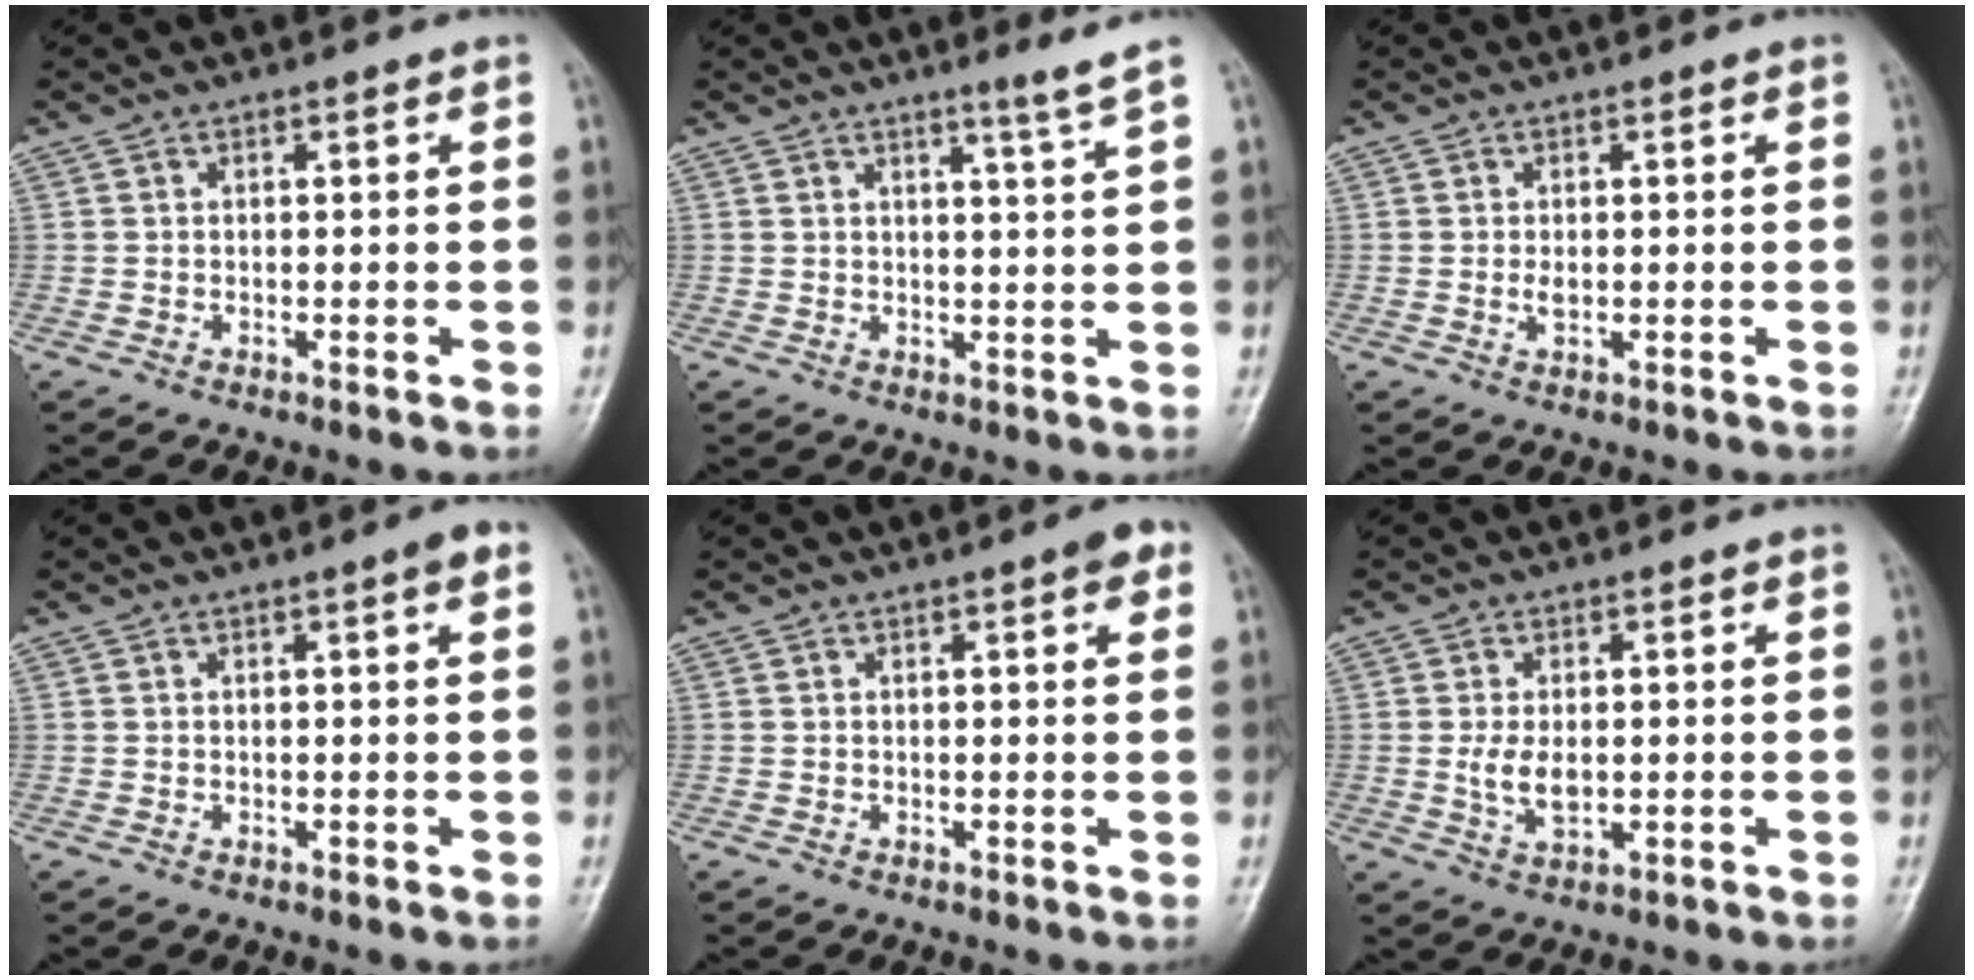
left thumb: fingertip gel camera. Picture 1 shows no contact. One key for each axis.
{"total": 3.3, "fx": 2.4, "fy": -1.0, "fz": 2.1, "tx": -0.032, "ty": -0.026, "tz": 0.040}
{"total": 1.3, "fx": 0.1, "fy": 0.8, "fz": 1.0, "tx": -0.014, "ty": -0.003, "tz": 0.002}
{"total": 1.9, "fx": 0.9, "fy": 0.3, "fz": 1.7, "tx": -0.023, "ty": 0.003, "tz": 0.010}
{"total": 2.9, "fx": 1.3, "fy": 0.9, "fz": 2.5, "tx": -0.023, "ty": 0.002, "tz": 0.013}
{"total": 4.3, "fx": 0.0, "fy": 2.5, "fz": 3.5, "tx": -0.064, "ty": -0.009, "tz": 0.005}